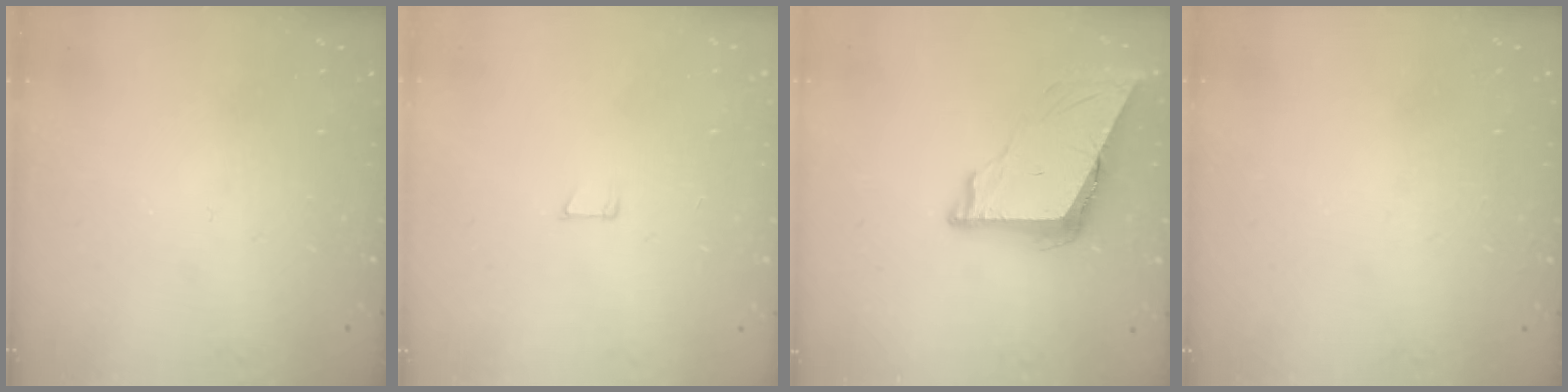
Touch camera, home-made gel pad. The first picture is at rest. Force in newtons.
{"total": 4.0, "press": 4.0, "slide": 0.3}
{"total": 8.4, "press": 8.4, "slide": 0.9}
{"total": 1.6, "press": 1.6, "slide": 0.0}